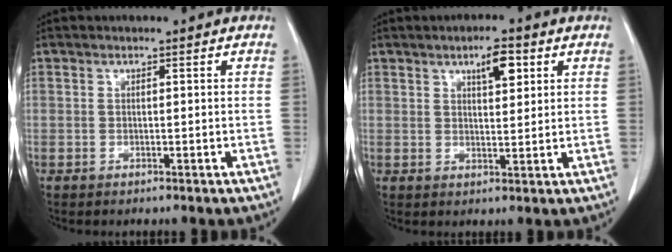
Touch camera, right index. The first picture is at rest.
{"total": 4.5, "force": [2.3, 1.3, 3.6], "torque": [-0.061, 0.000, 0.038]}